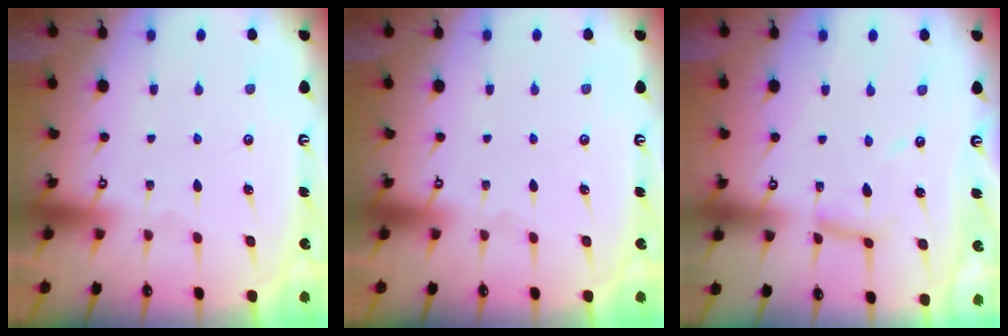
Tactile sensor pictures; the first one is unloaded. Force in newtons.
{"total": 0.0}
{"total": 7.0, "press": 7.0, "slide": 0.3}